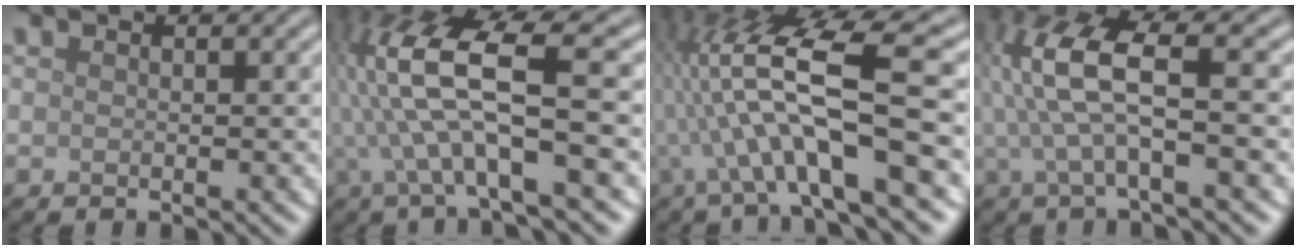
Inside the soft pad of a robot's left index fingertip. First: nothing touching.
{"total": 10.0, "force": [0.0, 2.8, 9.6], "torque": [-0.194, 0.017, -0.004]}
{"total": 11.5, "force": [-1.6, 2.4, 11.1], "torque": [-0.205, 0.027, -0.025]}
{"total": 8.4, "force": [1.3, 2.5, 8.0], "torque": [-0.177, 0.015, 0.025]}